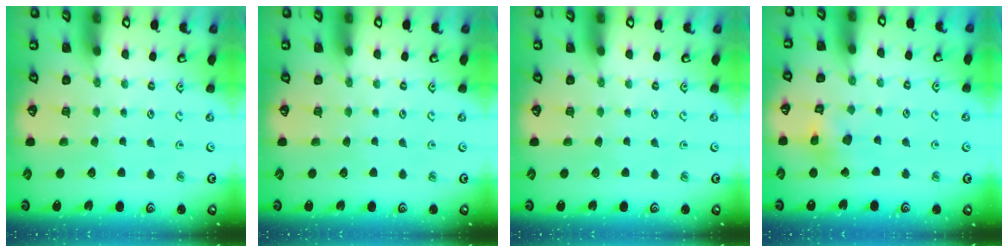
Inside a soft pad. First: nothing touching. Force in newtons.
{"total": 0.0}
{"total": 0.0}
{"total": 10.6, "press": 10.5, "slide": 1.3}